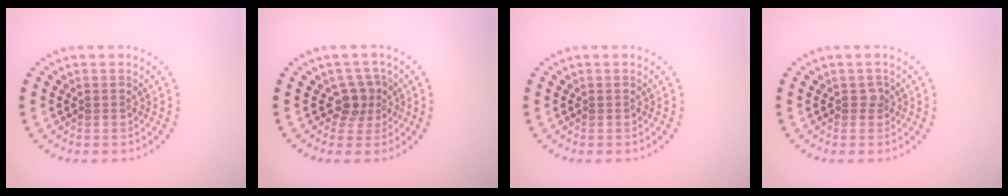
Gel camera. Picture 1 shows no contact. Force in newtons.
{"total": 2.4, "press": 1.8, "slide": 1.6}
{"total": 0.0}
{"total": 0.8, "press": 0.5, "slide": 0.5}